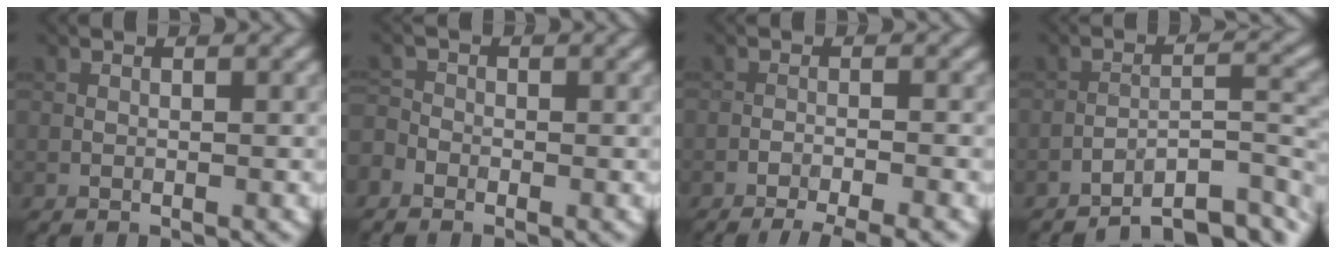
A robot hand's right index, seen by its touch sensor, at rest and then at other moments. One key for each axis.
{"total": 1.6, "fx": -1.2, "fy": 0.9, "fz": 0.6, "tx": -0.014, "ty": 0.000, "tz": -0.028}
{"total": 5.5, "fx": -4.5, "fy": 1.0, "fz": 3.0, "tx": -0.047, "ty": -0.003, "tz": -0.066}
{"total": 7.5, "fx": -6.4, "fy": 1.5, "fz": 3.7, "tx": -0.045, "ty": 0.009, "tz": -0.103}